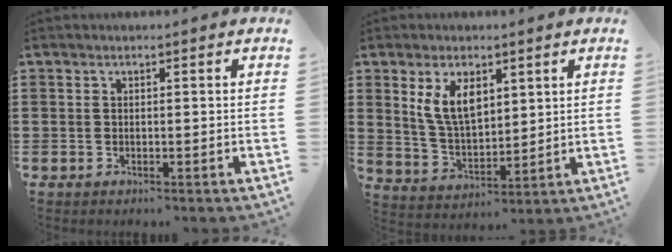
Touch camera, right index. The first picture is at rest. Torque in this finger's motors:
{"motor_torque": [1.07, 1.07, 0.43, 0.10]}